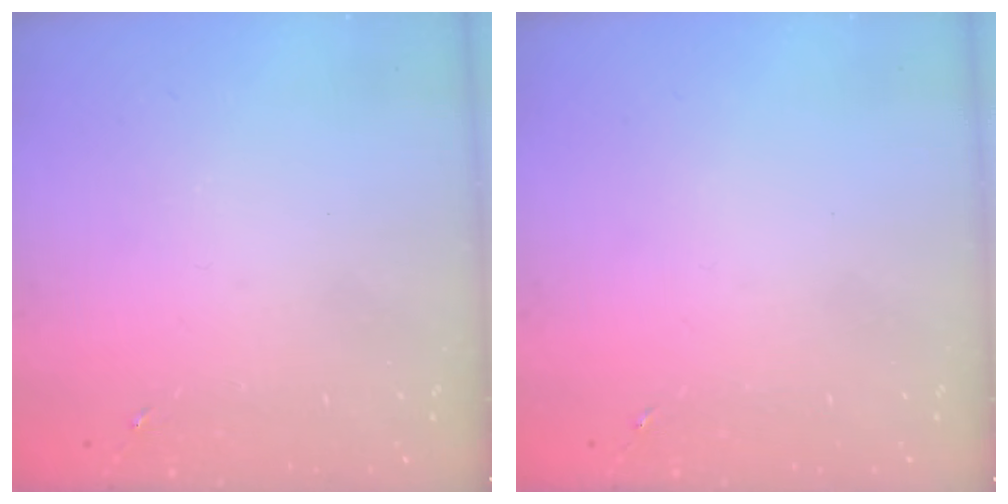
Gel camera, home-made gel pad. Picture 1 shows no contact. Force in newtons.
{"total": 0.0}